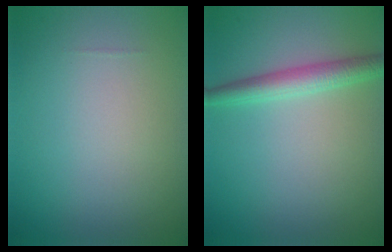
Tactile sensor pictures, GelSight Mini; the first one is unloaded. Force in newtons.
{"total": 2.8, "press": 2.8, "slide": 0.1}